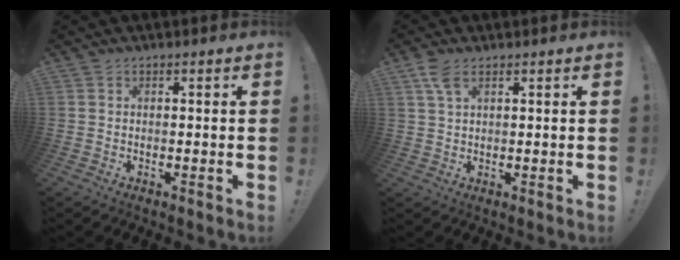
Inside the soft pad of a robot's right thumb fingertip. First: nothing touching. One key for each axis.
{"total": 5.0, "fx": 2.9, "fy": 2.2, "fz": 3.5, "tx": -0.072, "ty": -0.006, "tz": 0.055}